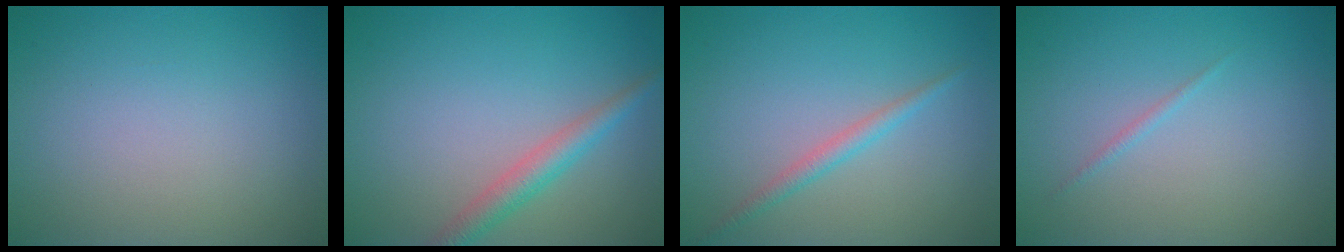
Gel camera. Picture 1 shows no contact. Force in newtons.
{"total": 2.7, "press": 2.7, "slide": 0.2}
{"total": 1.5, "press": 1.5, "slide": 0.1}
{"total": 0.5, "press": 0.5, "slide": 0.1}